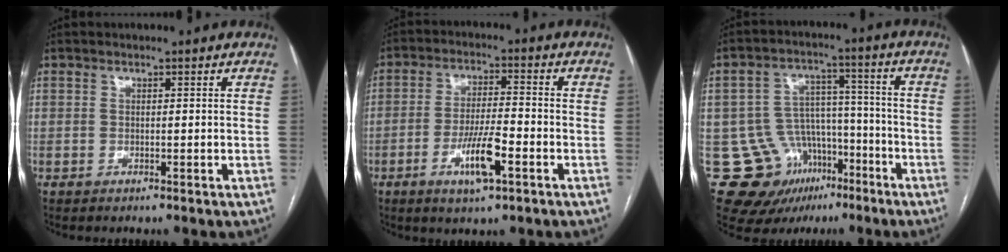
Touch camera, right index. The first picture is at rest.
{"total": 7.9, "force": [-3.4, 1.4, 7.0], "torque": [-0.132, -0.002, -0.057]}
{"total": 13.8, "force": [-7.2, 11.0, 4.0], "torque": [-0.070, 0.069, -0.096]}